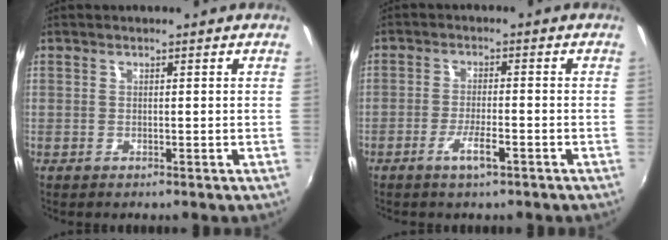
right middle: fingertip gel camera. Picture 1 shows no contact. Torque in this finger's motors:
{"motor_torque": [1.07, -1.07, 0.13, 0.05]}